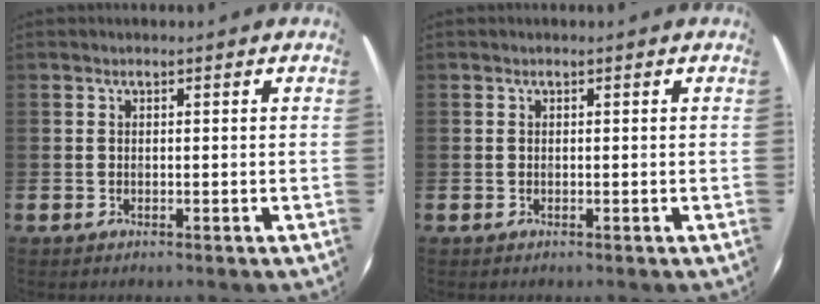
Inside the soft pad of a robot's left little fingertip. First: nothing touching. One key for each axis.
{"total": 0.0}